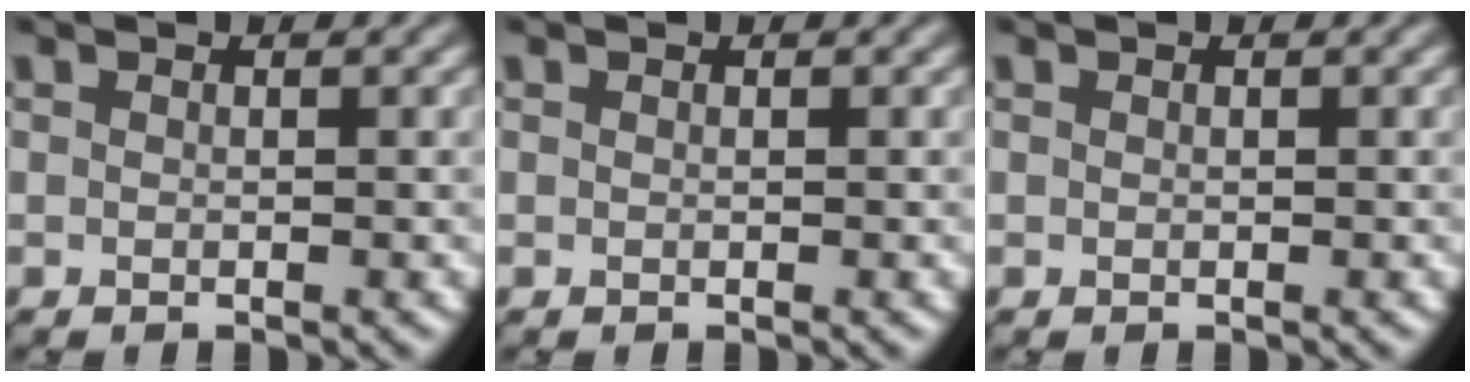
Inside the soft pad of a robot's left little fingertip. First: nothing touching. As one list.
[{"total": 0.5, "force": [0.0, -0.3, -0.5], "torque": [0.004, 0.001, 0.004]}, {"total": 0.9, "force": [0.0, -0.5, -0.7], "torque": [0.004, 0.002, 0.006]}]